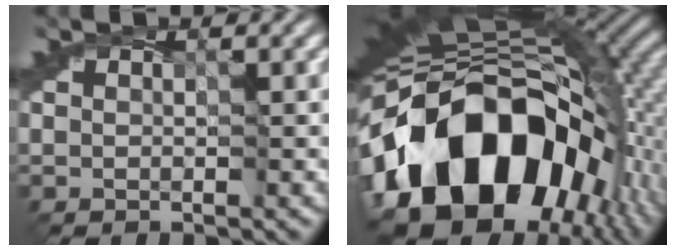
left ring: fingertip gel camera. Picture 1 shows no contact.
{"total": 19.1, "force": [-4.9, 12.1, 14.0], "torque": [-0.251, -0.016, -0.081]}